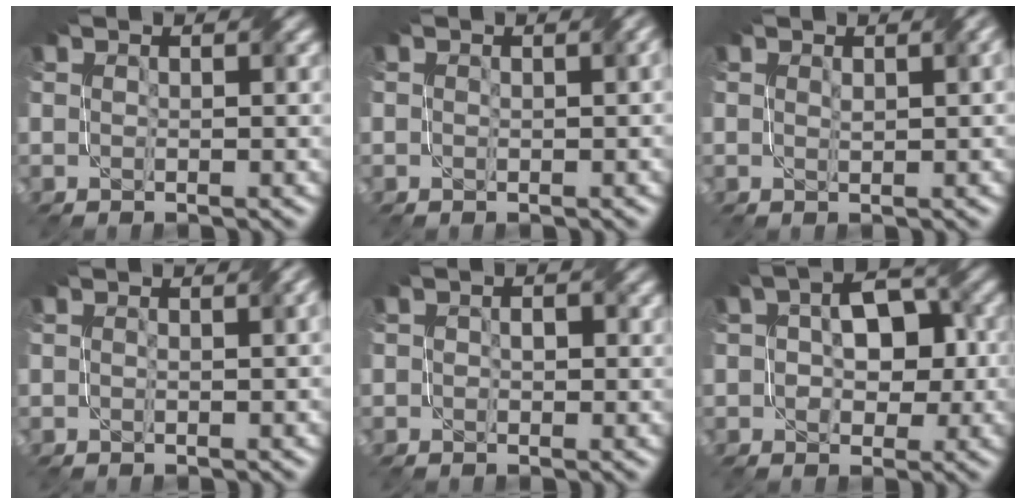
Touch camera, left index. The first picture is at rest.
{"total": 1.2, "force": [-0.2, 0.5, 1.1], "torque": [-0.015, -0.002, -0.002]}
{"total": 1.1, "force": [0.5, 0.1, 1.0], "torque": [-0.018, 0.003, 0.008]}
{"total": 1.5, "force": [-0.3, 0.5, 1.4], "torque": [-0.019, -0.003, -0.001]}
{"total": 1.4, "force": [-0.2, 1.1, 0.9], "torque": [-0.011, 0.000, -0.004]}
{"total": 5.2, "force": [-0.2, 3.4, 4.0], "torque": [-0.048, 0.017, -0.014]}